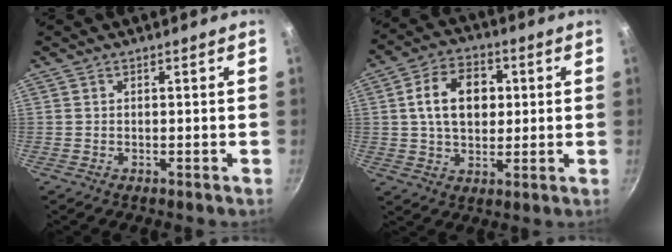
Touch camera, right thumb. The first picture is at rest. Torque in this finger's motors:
{"motor_torque": [0.13, 0.29, 1.38, 0.20, 0.08]}